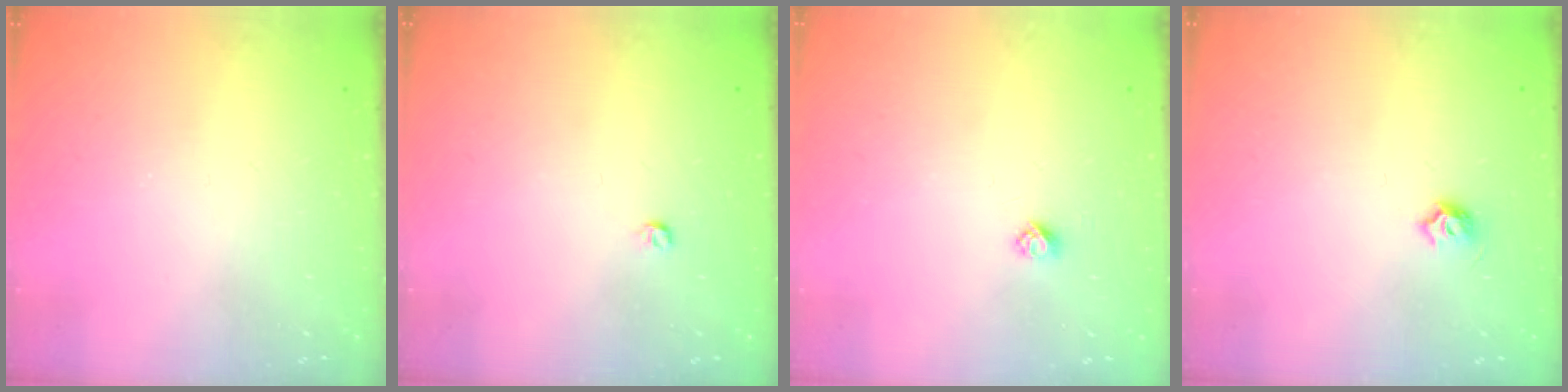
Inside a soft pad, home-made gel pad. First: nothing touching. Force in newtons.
{"total": 3.1, "press": 3.1, "slide": 0.5}
{"total": 2.7, "press": 2.6, "slide": 0.3}
{"total": 4.5, "press": 4.3, "slide": 1.0}